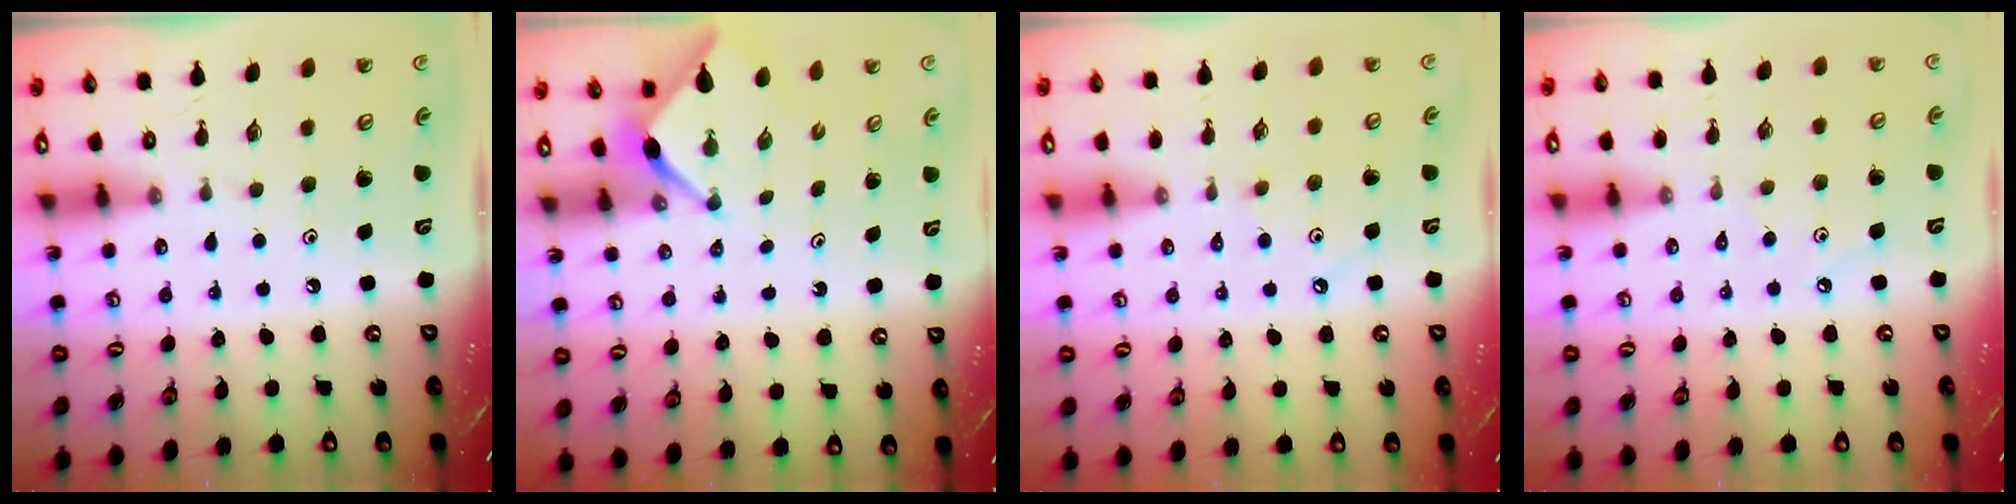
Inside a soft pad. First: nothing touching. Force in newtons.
{"total": 2.5, "press": 2.5, "slide": 0.3}
{"total": 2.7, "press": 2.6, "slide": 0.5}
{"total": 3.5, "press": 3.5, "slide": 0.4}